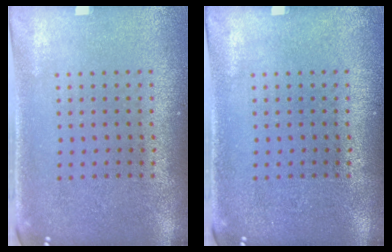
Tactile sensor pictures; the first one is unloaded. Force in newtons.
{"total": 0.0}